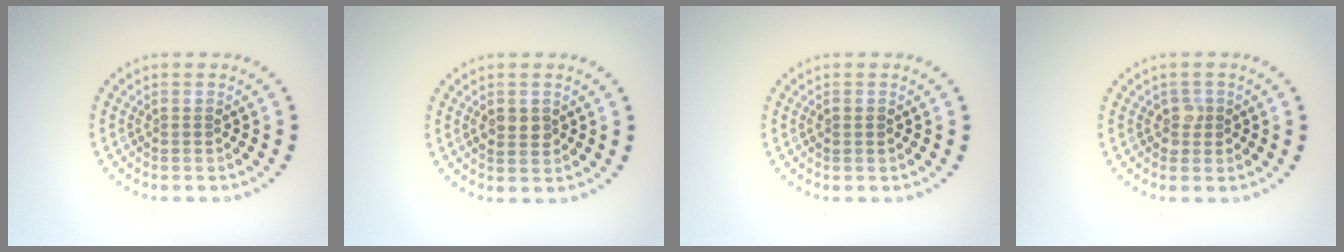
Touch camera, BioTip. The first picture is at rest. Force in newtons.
{"total": 1.7, "press": 1.7, "slide": 0.3}
{"total": 0.8, "press": 0.7, "slide": 0.1}
{"total": 1.4, "press": 1.2, "slide": 0.7}